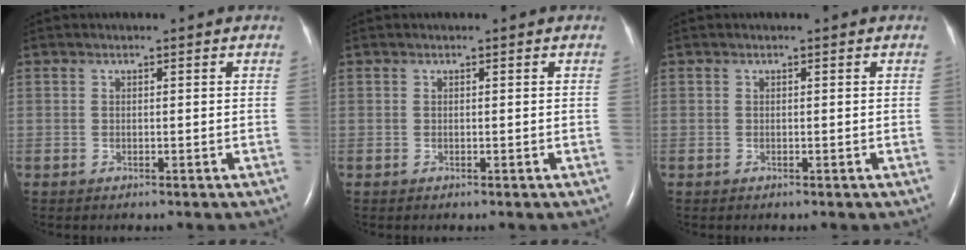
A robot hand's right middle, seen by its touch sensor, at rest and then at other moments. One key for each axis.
{"total": 0.0}
{"total": 0.0}